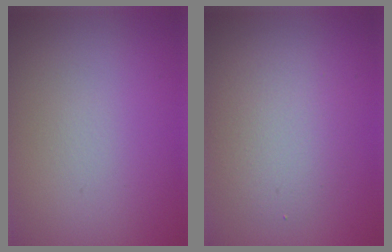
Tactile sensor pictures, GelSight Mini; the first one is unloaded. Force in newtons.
{"total": 3.5, "press": 3.5, "slide": 0.2}